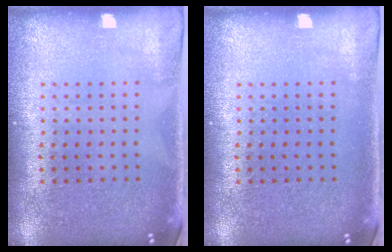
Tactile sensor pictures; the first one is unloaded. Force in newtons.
{"total": 0.0}